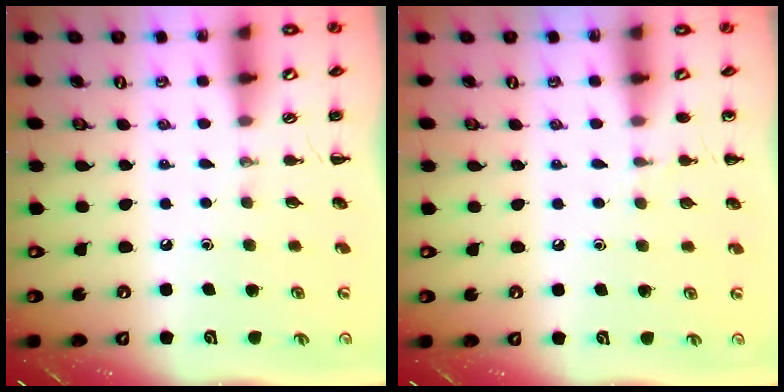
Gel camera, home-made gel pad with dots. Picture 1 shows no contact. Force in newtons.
{"total": 5.0, "press": 4.8, "slide": 1.5}